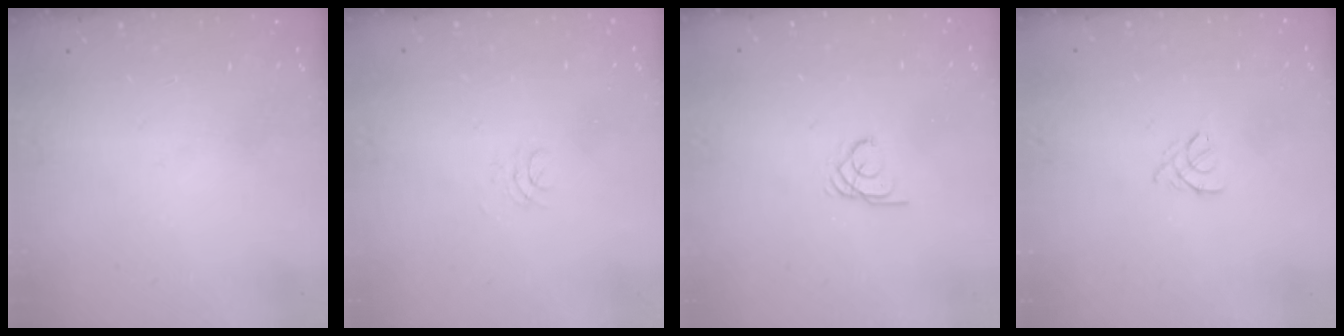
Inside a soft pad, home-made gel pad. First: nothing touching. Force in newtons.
{"total": 1.7, "press": 1.7, "slide": 0.2}
{"total": 1.9, "press": 1.9, "slide": 0.1}
{"total": 2.0, "press": 1.9, "slide": 0.5}